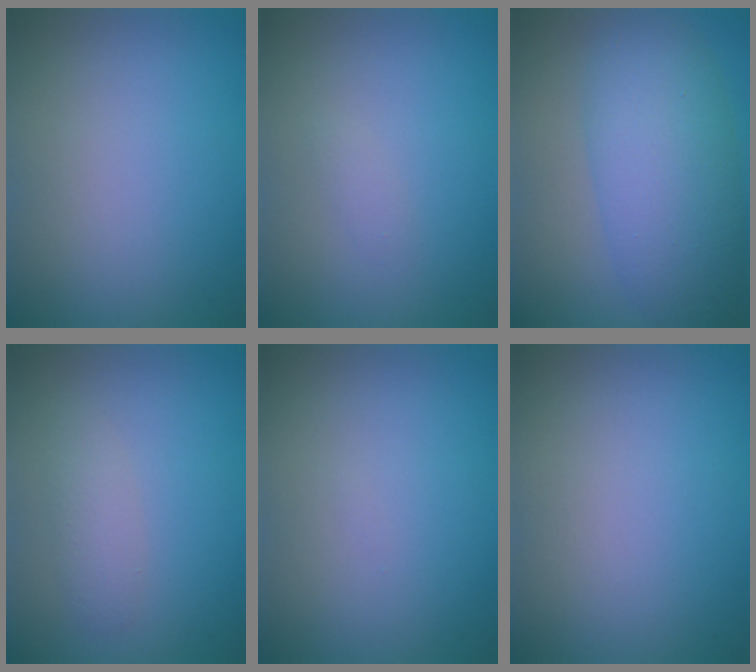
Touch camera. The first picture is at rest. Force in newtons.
{"total": 0.7, "press": 0.7, "slide": 0.0}
{"total": 7.4, "press": 7.4, "slide": 0.2}
{"total": 1.7, "press": 1.7, "slide": 0.1}
{"total": 0.0}
{"total": 0.0}